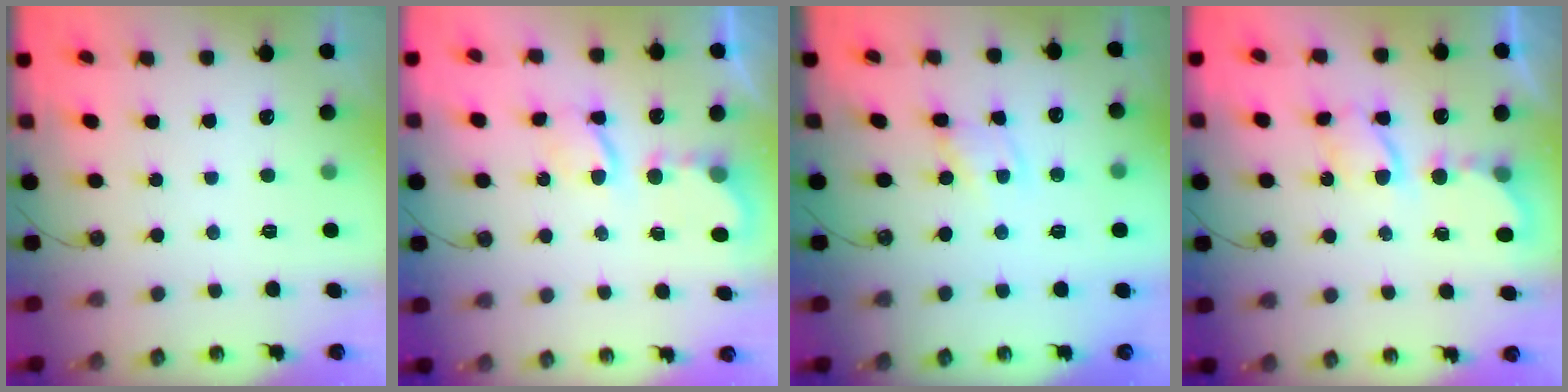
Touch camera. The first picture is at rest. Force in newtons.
{"total": 5.0, "press": 5.0, "slide": 0.1}
{"total": 1.8, "press": 1.8, "slide": 0.2}
{"total": 6.0, "press": 6.0, "slide": 0.4}